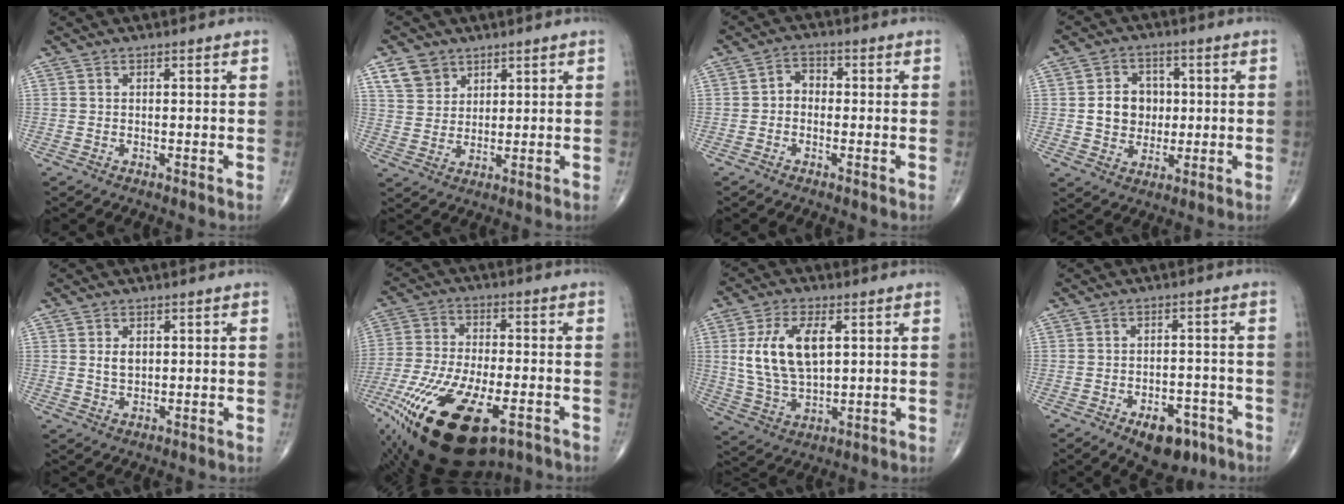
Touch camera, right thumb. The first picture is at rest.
{"total": 5.9, "force": [3.6, 4.3, 1.8], "torque": [-0.015, -0.017, 0.073]}
{"total": 3.3, "force": [-0.5, 2.6, 1.9], "torque": [-0.007, 0.016, -0.023]}
{"total": 8.2, "force": [0.5, 7.1, 4.2], "torque": [-0.029, 0.004, 0.007]}
{"total": 2.9, "force": [0.7, 1.9, 2.0], "torque": [-0.027, -0.006, 0.015]}
{"total": 23.6, "force": [-11.9, 10.0, 17.7], "torque": [-0.364, 0.006, -0.200]}
{"total": 13.1, "force": [2.8, 7.0, 10.8], "torque": [-0.204, -0.008, 0.060]}
{"total": 8.5, "force": [-4.8, 4.8, 5.1], "torque": [-0.049, 0.026, -0.062]}